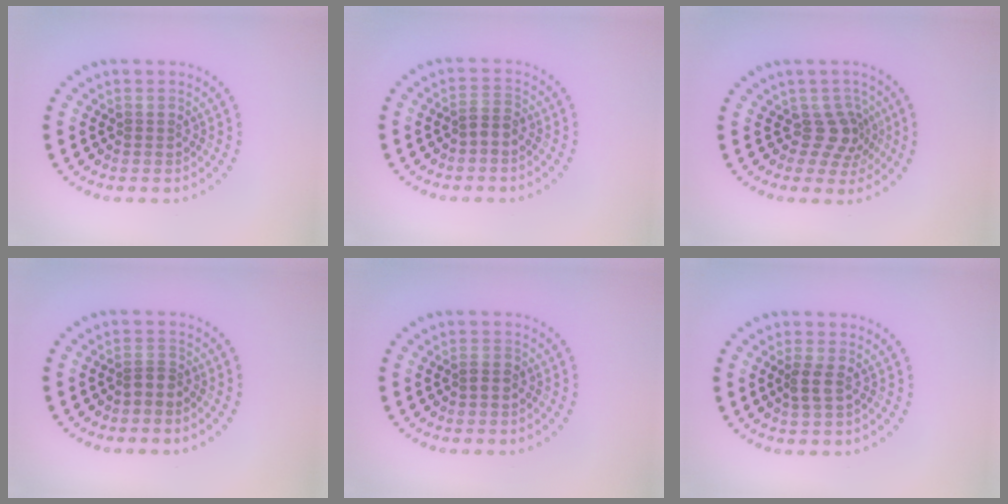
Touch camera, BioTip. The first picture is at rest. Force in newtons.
{"total": 1.6, "press": 1.3, "slide": 1.0}
{"total": 2.7, "press": 1.9, "slide": 1.9}
{"total": 1.3, "press": 0.9, "slide": 0.9}
{"total": 1.2, "press": 1.1, "slide": 0.4}
{"total": 1.4, "press": 1.3, "slide": 0.6}